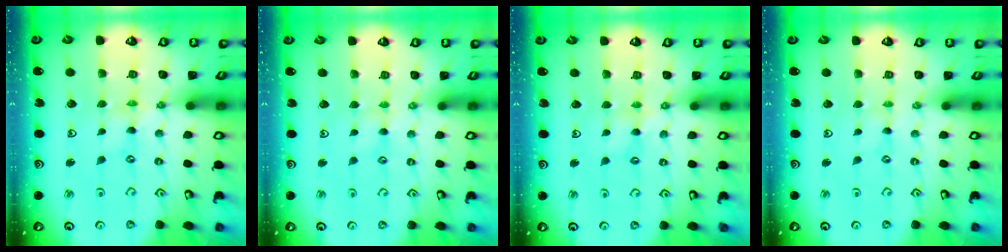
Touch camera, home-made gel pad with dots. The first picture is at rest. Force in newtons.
{"total": 2.8, "press": 2.7, "slide": 0.4}
{"total": 2.4, "press": 2.4, "slide": 0.4}
{"total": 0.7, "press": 0.7, "slide": 0.1}